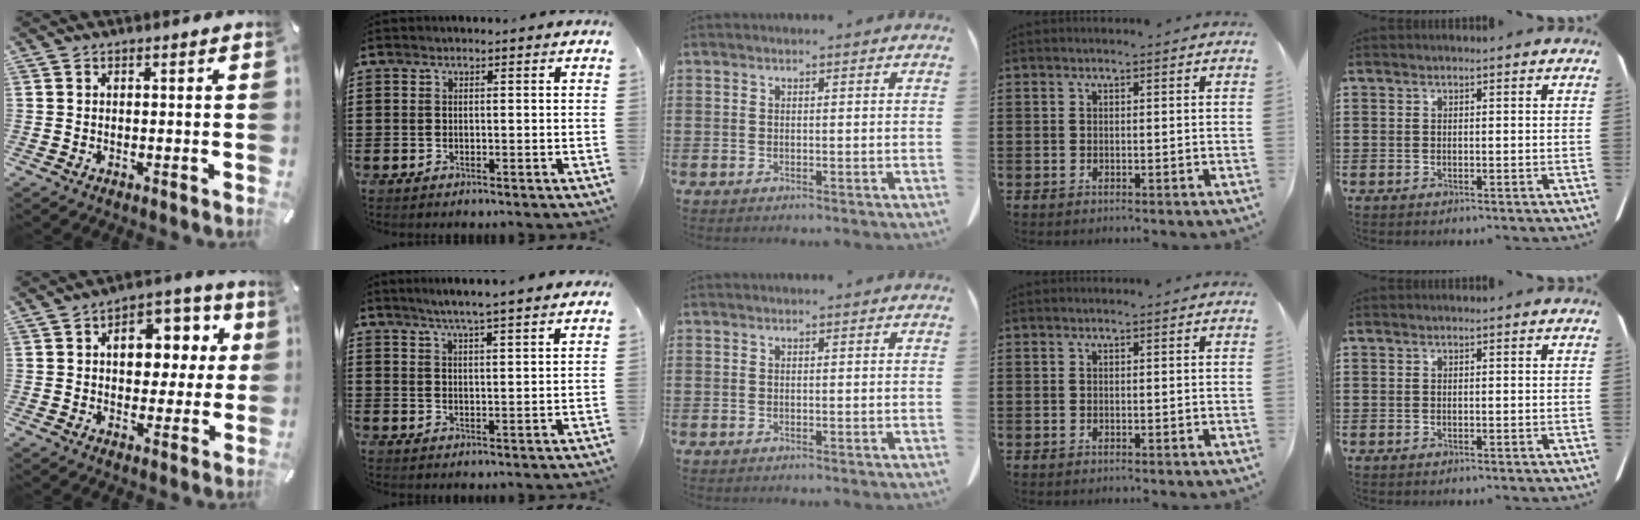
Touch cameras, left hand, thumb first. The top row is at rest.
{"thumb": {"total": 8.0, "force": [1.2, 5.5, 5.6], "torque": [-0.061, -0.002, 0.008]}, "index": {"total": 2.7, "force": [2.6, -0.3, 0.7], "torque": [-0.020, -0.007, 0.047]}}